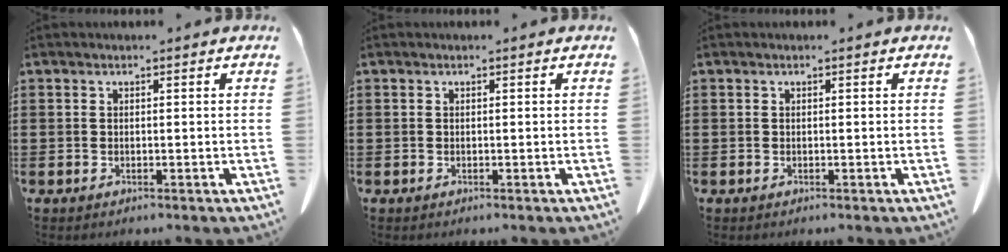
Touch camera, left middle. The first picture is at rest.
{"total": 0.0}
{"total": 0.0}